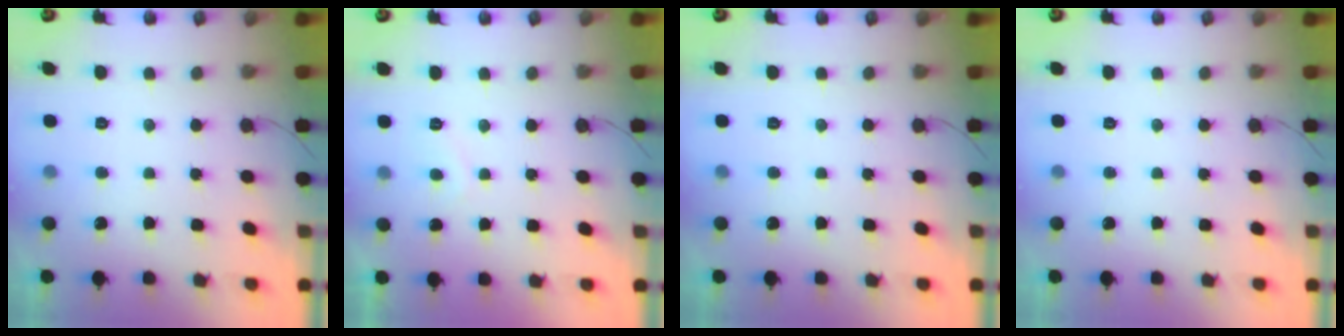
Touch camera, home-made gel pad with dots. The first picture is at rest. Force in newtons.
{"total": 0.8, "press": 0.5, "slide": 0.6}
{"total": 0.0}
{"total": 0.0}